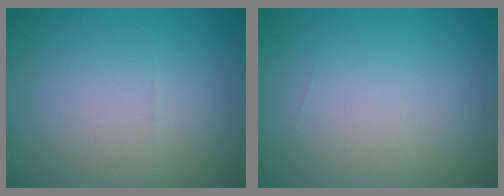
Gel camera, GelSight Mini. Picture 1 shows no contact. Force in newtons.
{"total": 0.0}